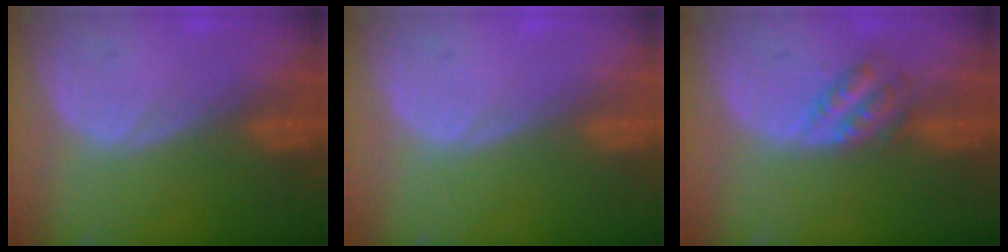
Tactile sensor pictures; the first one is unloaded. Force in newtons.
{"total": 0.0}
{"total": 4.6, "press": 4.1, "slide": 2.2}